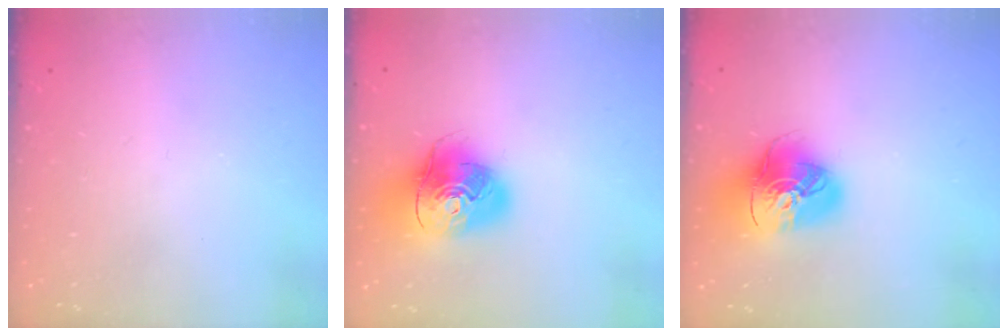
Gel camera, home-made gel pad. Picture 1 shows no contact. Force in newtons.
{"total": 13.7, "press": 13.6, "slide": 1.7}
{"total": 16.2, "press": 16.1, "slide": 1.7}